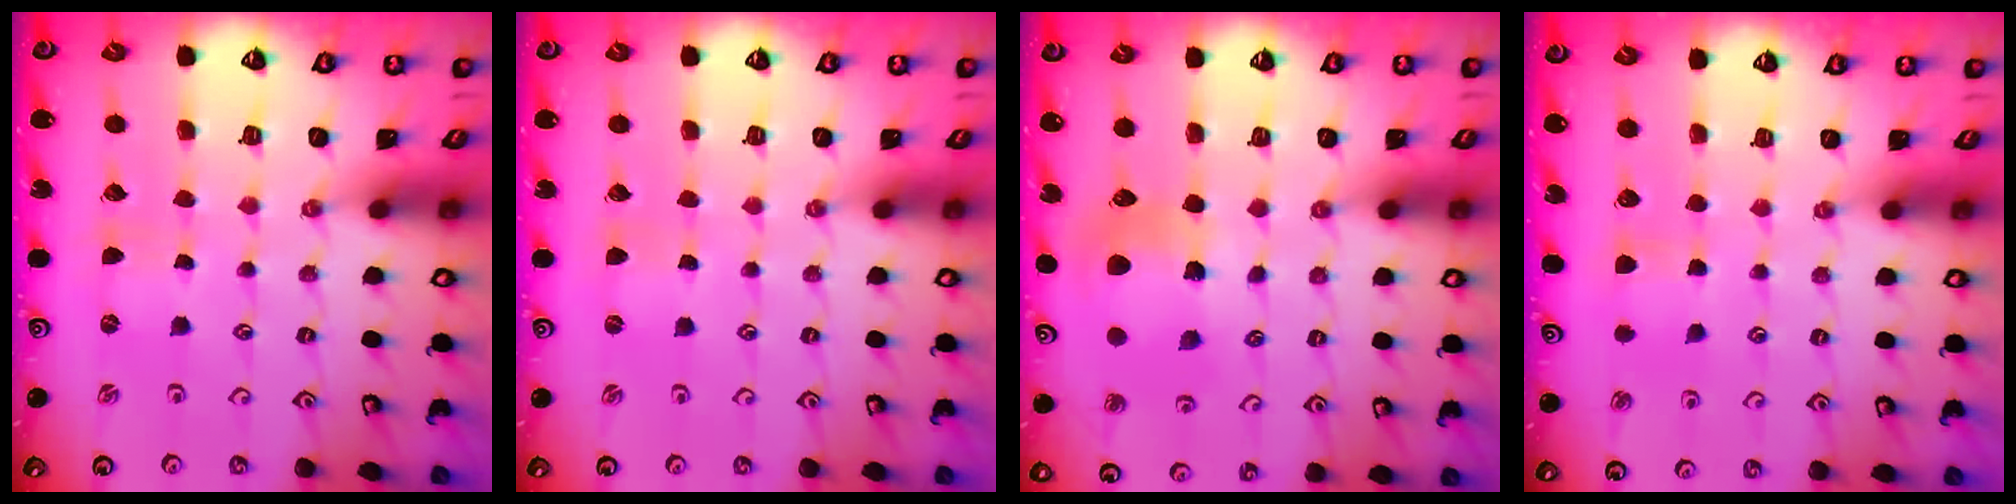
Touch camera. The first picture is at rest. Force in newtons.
{"total": 0.0}
{"total": 10.3, "press": 10.2, "slide": 1.4}
{"total": 4.0, "press": 3.9, "slide": 0.6}